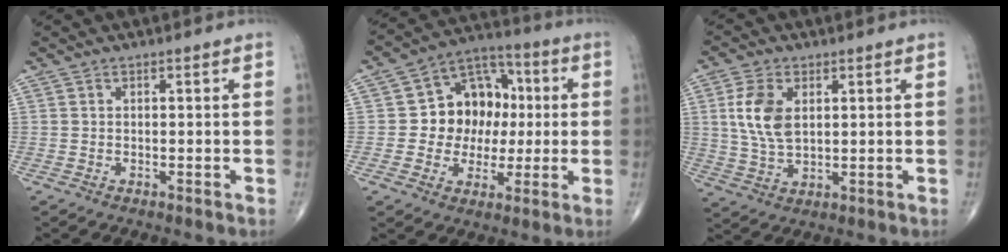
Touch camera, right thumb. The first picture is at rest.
{"total": 13.9, "force": [0.7, 11.3, 8.1], "torque": [-0.068, 0.025, 0.008]}
{"total": 8.8, "force": [2.1, 5.1, 6.8], "torque": [-0.137, -0.005, 0.046]}